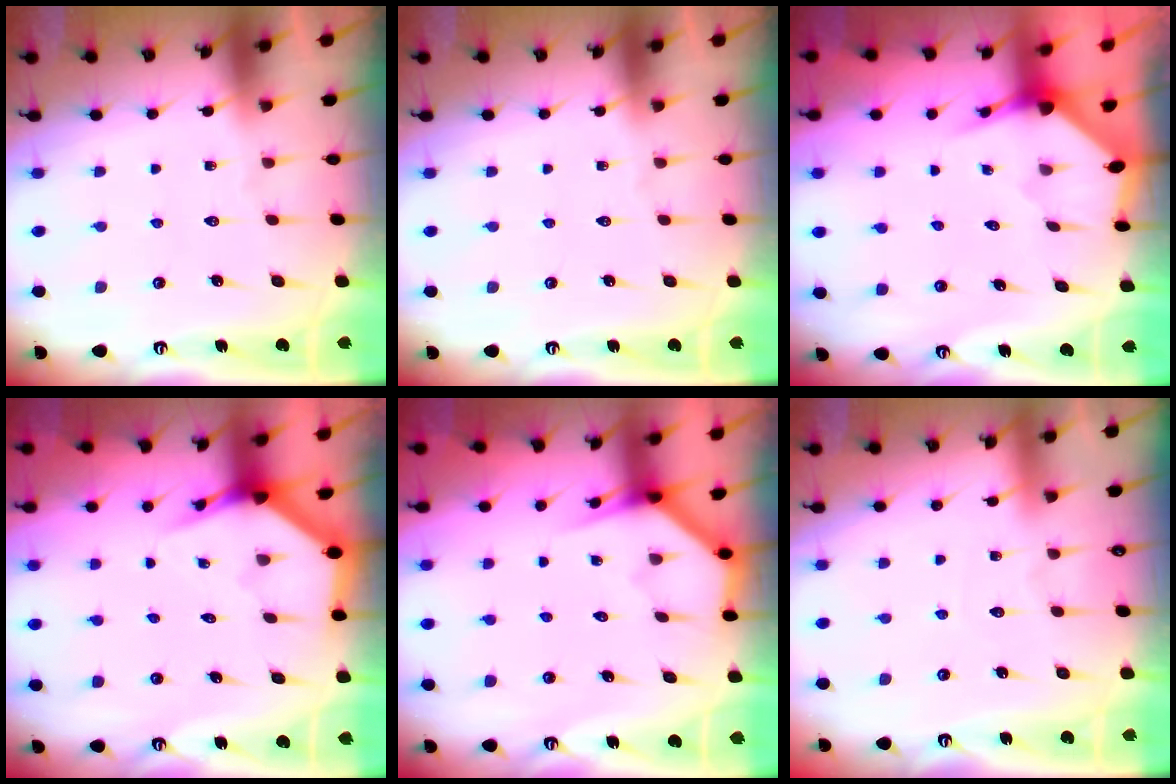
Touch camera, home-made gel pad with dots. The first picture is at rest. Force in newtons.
{"total": 0.0}
{"total": 3.1, "press": 3.0, "slide": 0.3}
{"total": 3.9, "press": 3.9, "slide": 0.2}
{"total": 4.0, "press": 3.9, "slide": 0.2}
{"total": 2.6, "press": 2.6, "slide": 0.3}